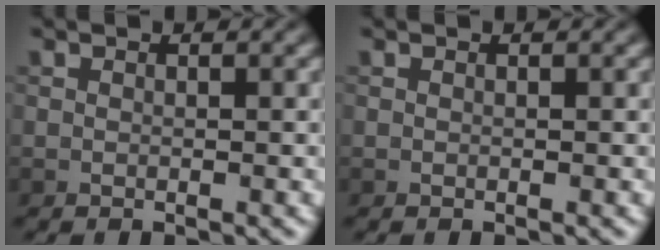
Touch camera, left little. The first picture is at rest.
{"total": 0.0}